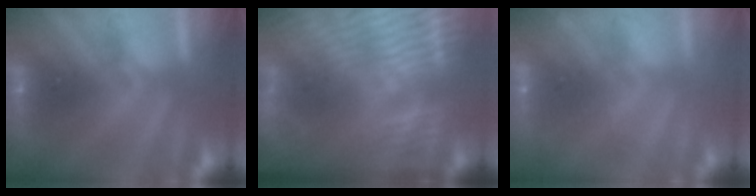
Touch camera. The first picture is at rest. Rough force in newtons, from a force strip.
{"total": 7.9}
{"total": 2.2}